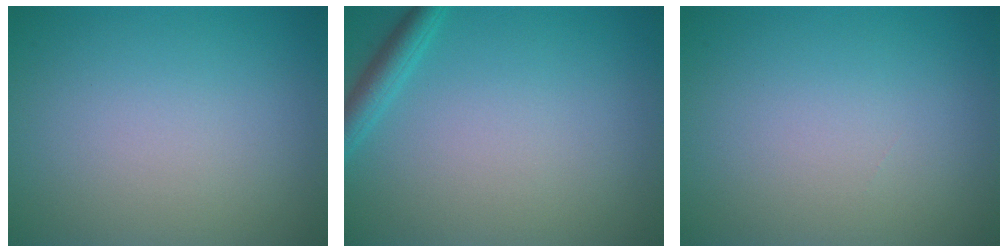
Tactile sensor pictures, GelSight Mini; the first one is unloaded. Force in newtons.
{"total": 2.0, "press": 2.0, "slide": 0.1}
{"total": 0.0}